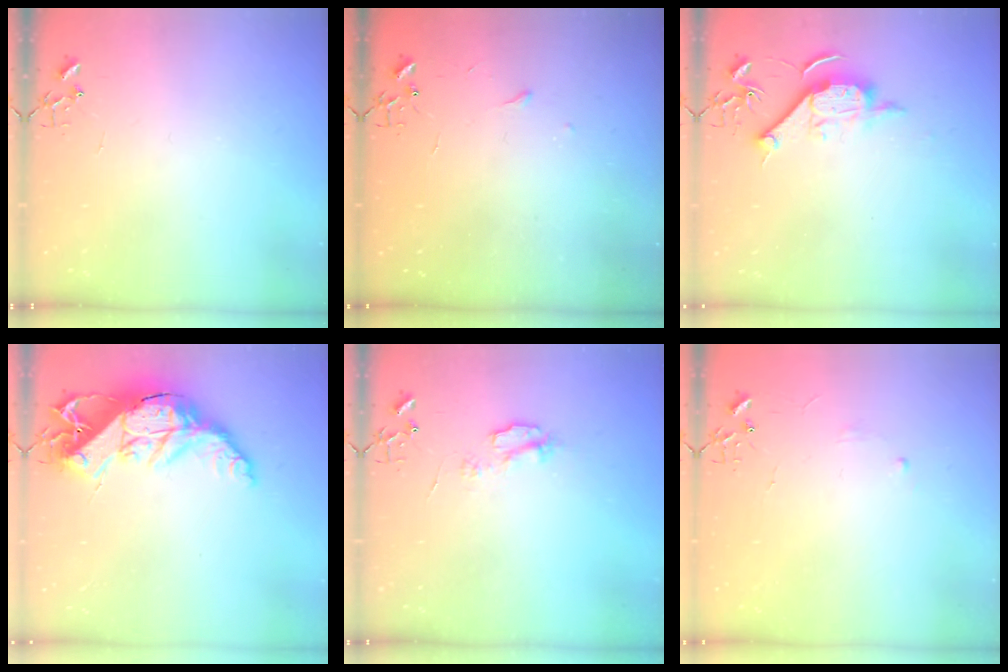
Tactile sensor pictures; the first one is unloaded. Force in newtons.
{"total": 3.3, "press": 3.3, "slide": 0.5}
{"total": 11.3, "press": 11.3, "slide": 0.5}
{"total": 19.6, "press": 19.6, "slide": 1.2}
{"total": 5.1, "press": 5.0, "slide": 0.7}
{"total": 2.9, "press": 2.8, "slide": 0.5}